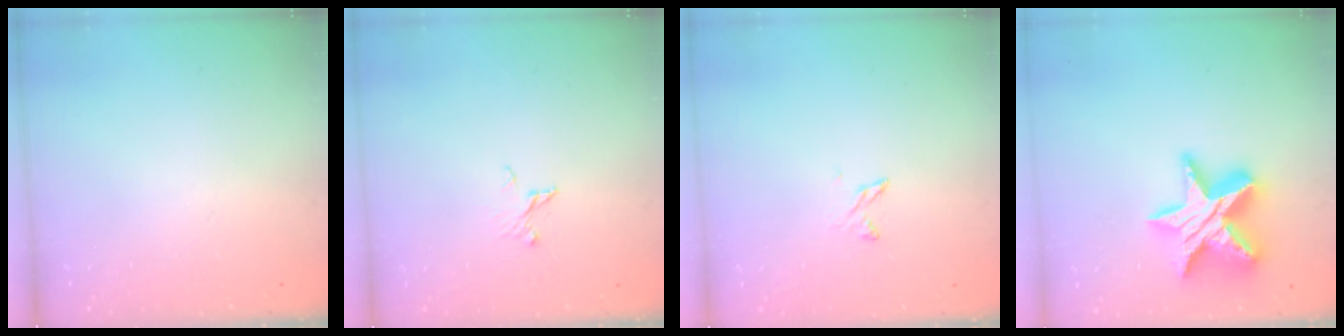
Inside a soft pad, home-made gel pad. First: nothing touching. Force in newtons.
{"total": 2.8, "press": 2.7, "slide": 0.3}
{"total": 2.5, "press": 2.5, "slide": 0.5}
{"total": 18.5, "press": 18.4, "slide": 1.4}